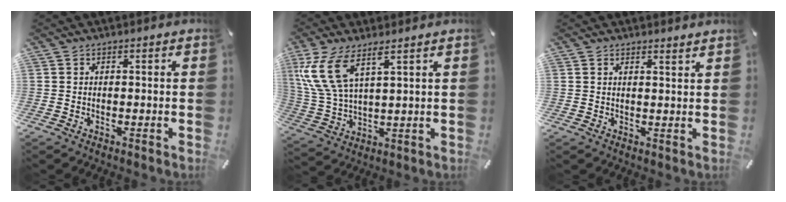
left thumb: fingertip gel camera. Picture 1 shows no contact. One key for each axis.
{"total": 11.5, "fx": 6.6, "fy": 4.7, "fz": 8.2, "tx": -0.201, "ty": -0.020, "tz": 0.120}
{"total": 1.6, "fx": 1.6, "fy": -0.2, "fz": 0.3, "tx": -0.008, "ty": -0.007, "tz": 0.030}